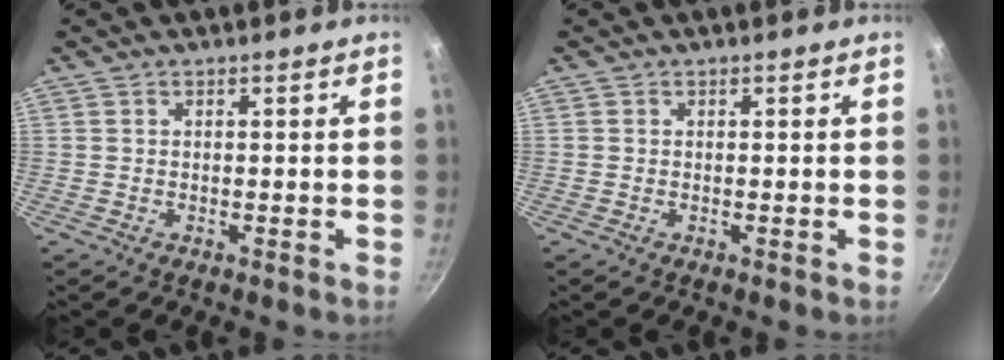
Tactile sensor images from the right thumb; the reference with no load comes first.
{"total": 0.0}